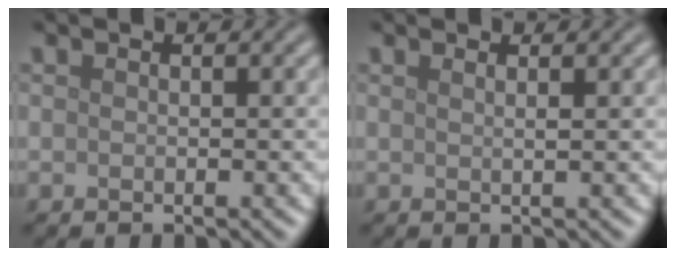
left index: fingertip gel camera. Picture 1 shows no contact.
{"total": 1.6, "force": [0.9, 0.7, 1.1], "torque": [-0.001, -0.001, -0.003]}